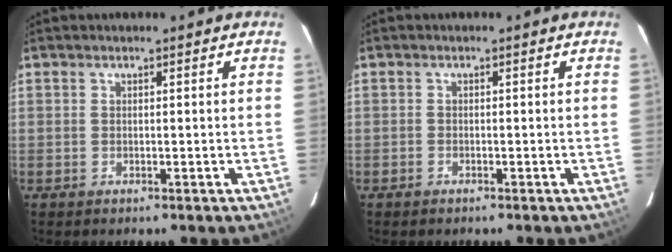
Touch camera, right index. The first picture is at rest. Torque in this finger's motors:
{"motor_torque": [0.18, -0.23, 0.03, -0.03]}